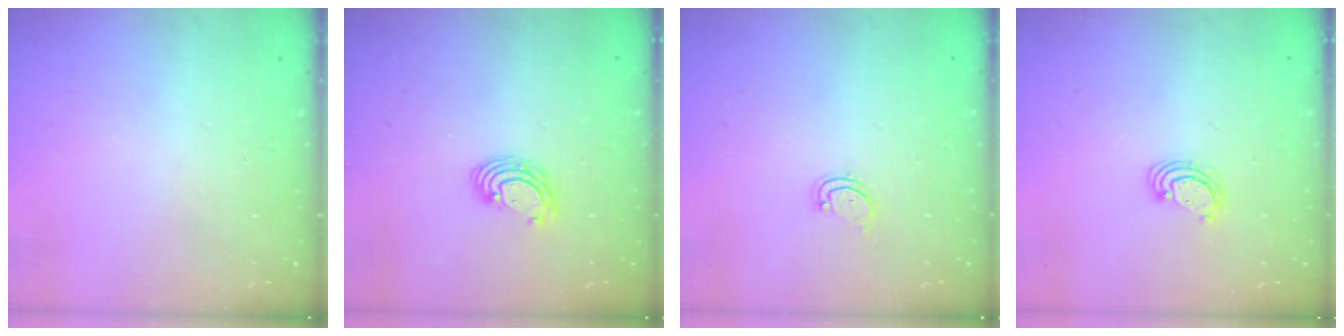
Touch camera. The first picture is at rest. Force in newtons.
{"total": 4.5, "press": 4.5, "slide": 0.3}
{"total": 2.3, "press": 2.3, "slide": 0.1}
{"total": 3.3, "press": 3.3, "slide": 0.2}